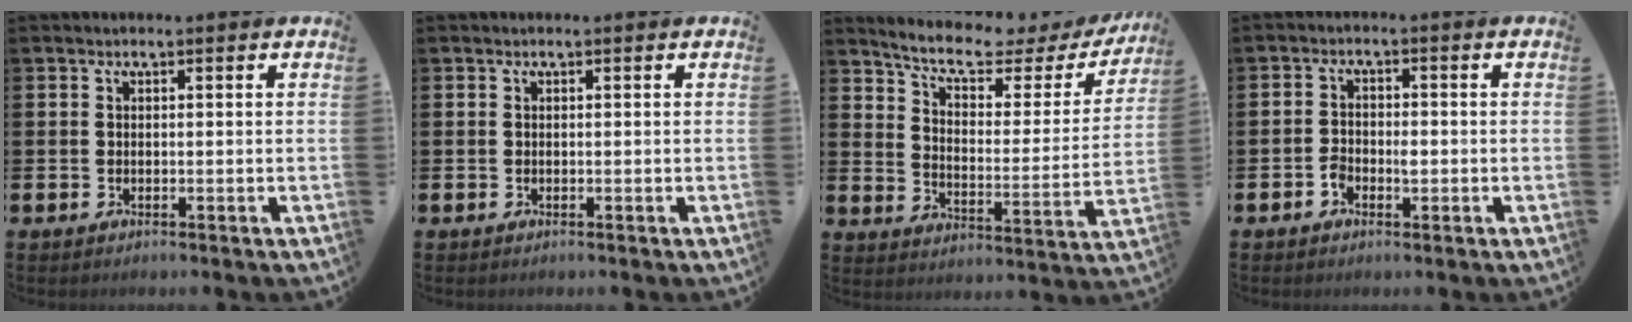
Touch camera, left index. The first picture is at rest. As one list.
[{"total": 0.0}, {"total": 7.0, "force": [5.8, 2.2, 3.2], "torque": [-0.090, -0.038, 0.093]}, {"total": 2.0, "force": [-0.8, 1.2, 1.4], "torque": [-0.017, 0.001, -0.019]}]